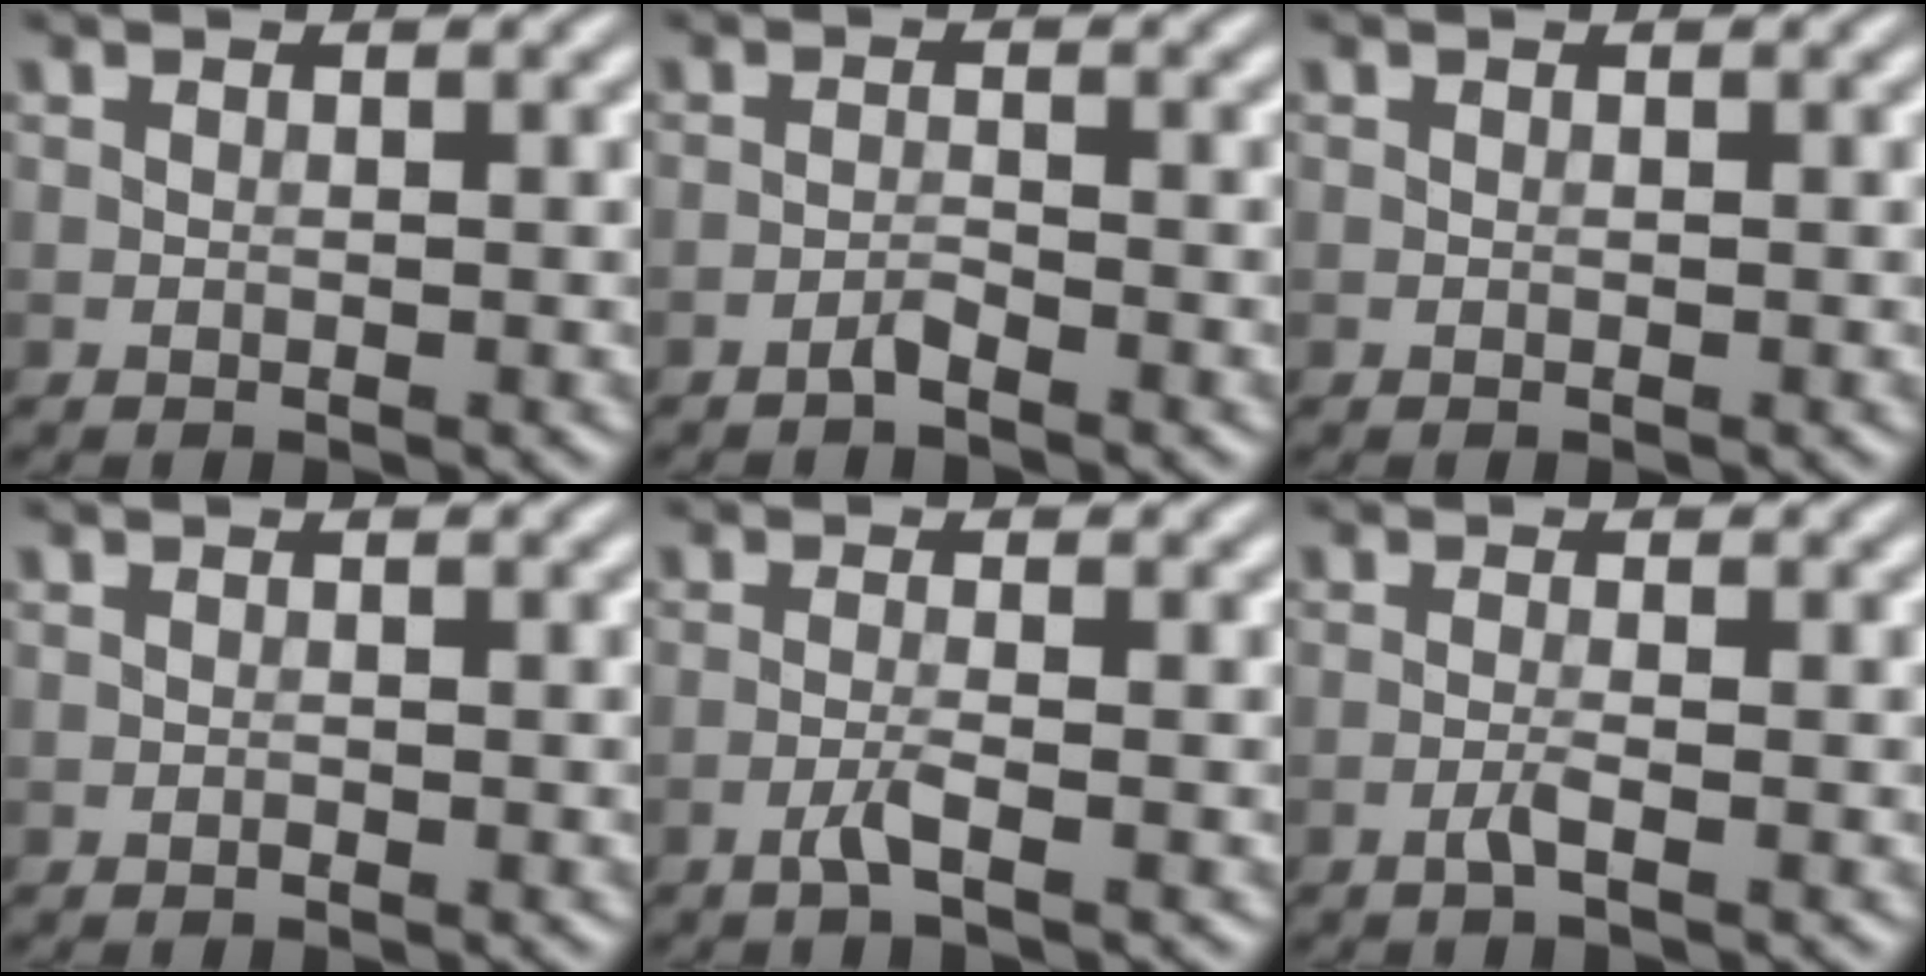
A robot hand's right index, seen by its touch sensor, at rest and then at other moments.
{"total": 1.1, "force": [-0.9, 0.0, 0.5], "torque": [-0.008, 0.005, -0.021]}
{"total": 0.0}
{"total": 0.0}
{"total": 1.6, "force": [-0.9, 0.1, 1.3], "torque": [-0.025, 0.006, -0.025]}
{"total": 1.3, "force": [-0.7, 0.1, 1.1], "torque": [-0.019, 0.005, -0.020]}